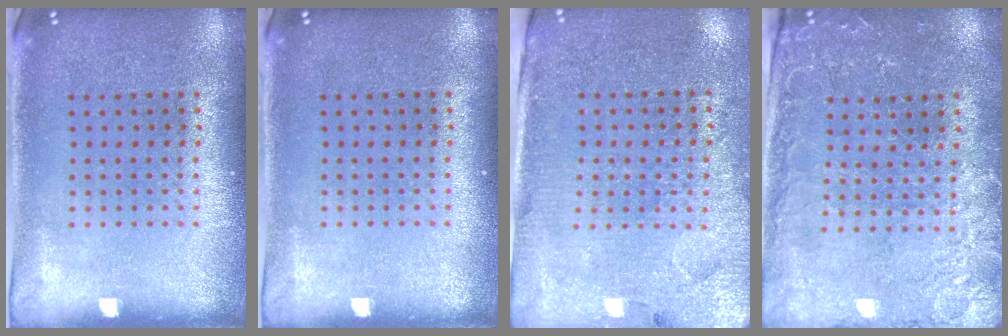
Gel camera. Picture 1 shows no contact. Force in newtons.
{"total": 0.0}
{"total": 3.0, "press": 2.9, "slide": 0.8}
{"total": 0.6, "press": 0.4, "slide": 0.4}